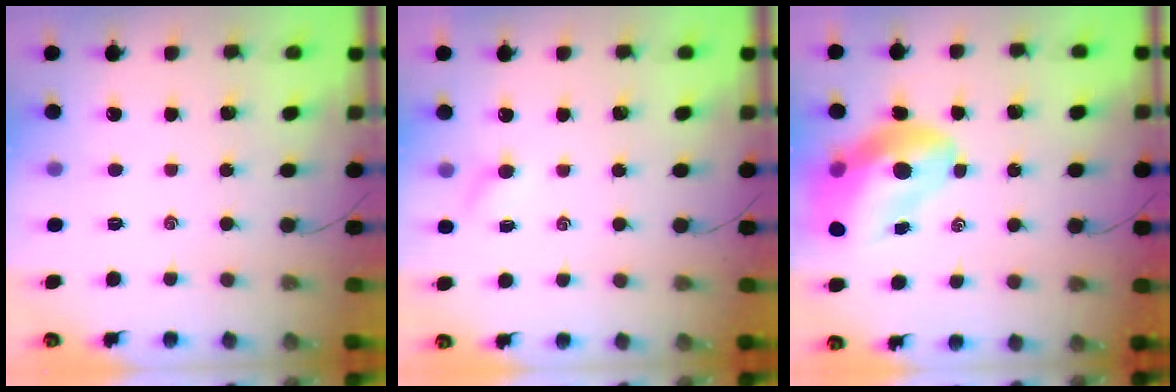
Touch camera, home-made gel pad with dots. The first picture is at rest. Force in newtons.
{"total": 2.8, "press": 2.7, "slide": 0.8}
{"total": 15.4, "press": 14.8, "slide": 4.2}